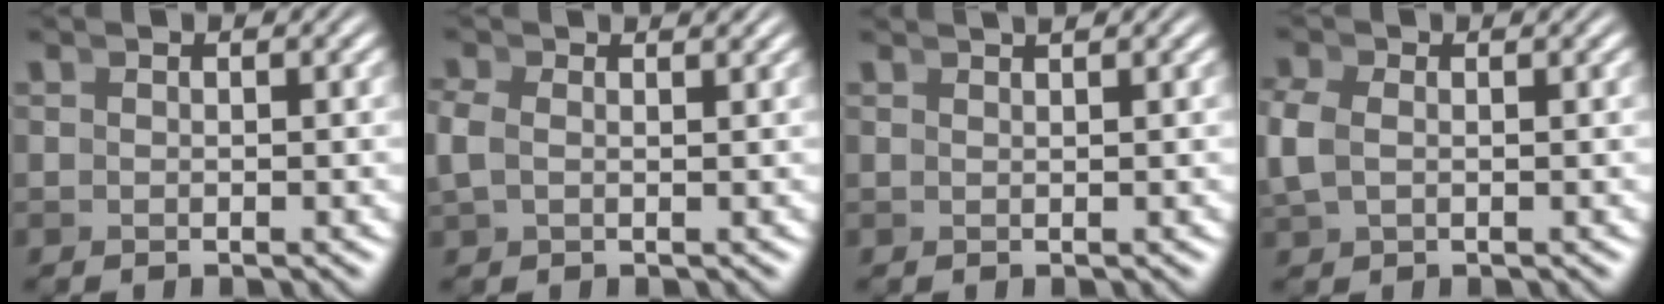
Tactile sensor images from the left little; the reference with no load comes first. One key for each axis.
{"total": 1.4, "fx": 0.6, "fy": 0.6, "fz": 1.2, "tx": -0.027, "ty": -0.003, "tz": 0.014}
{"total": 1.3, "fx": 1.0, "fy": -0.7, "fz": 0.2, "tx": 0.009, "ty": 0.007, "tz": 0.019}
{"total": 1.8, "fx": 0.3, "fy": 1.2, "fz": 1.4, "tx": -0.044, "ty": -0.005, "tz": 0.014}